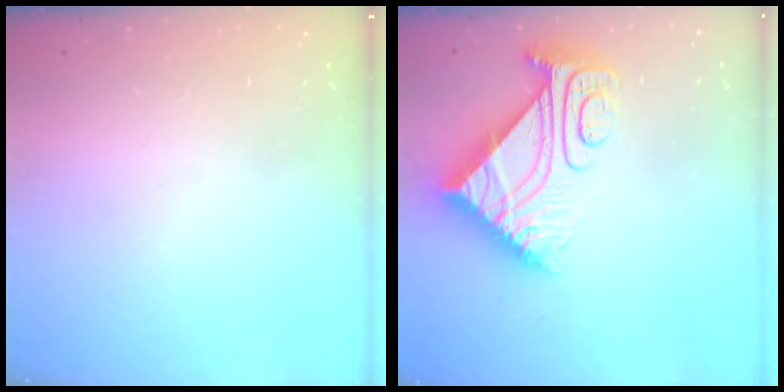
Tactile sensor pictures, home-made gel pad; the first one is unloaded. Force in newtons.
{"total": 12.1, "press": 12.1, "slide": 0.8}